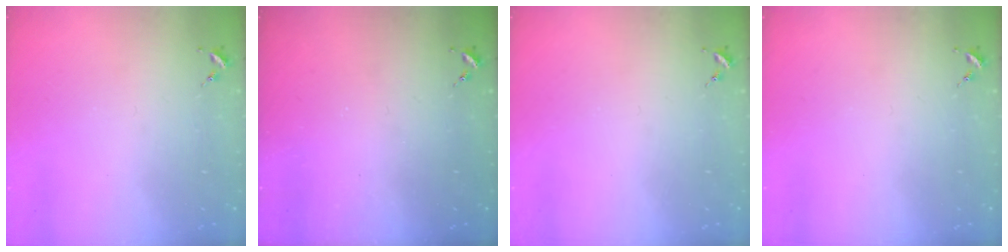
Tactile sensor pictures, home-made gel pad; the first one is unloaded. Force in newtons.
{"total": 0.0}
{"total": 0.0}
{"total": 0.0}